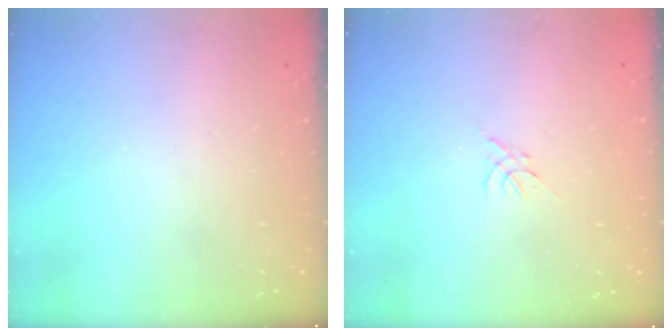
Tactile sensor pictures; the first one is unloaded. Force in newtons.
{"total": 0.0}